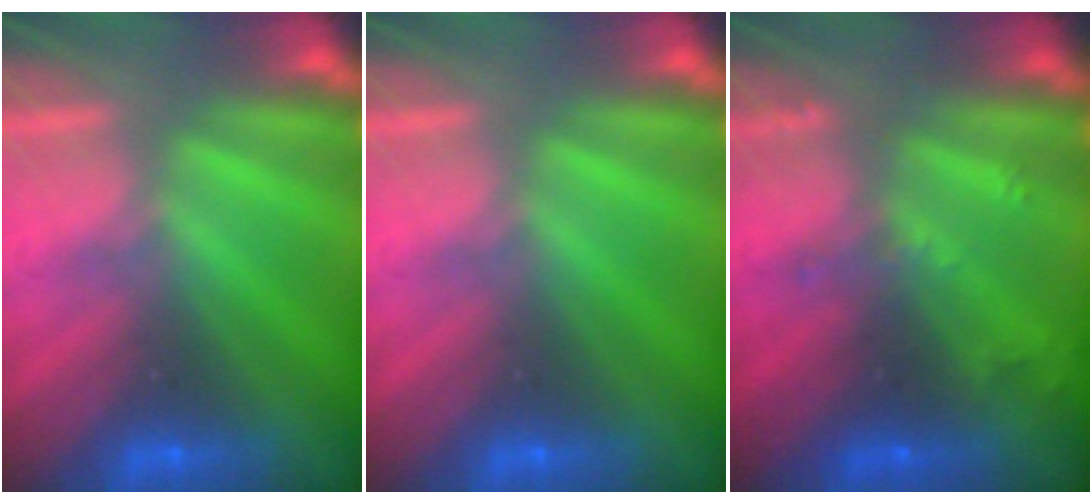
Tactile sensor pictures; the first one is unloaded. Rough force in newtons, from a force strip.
{"total": 0.0}
{"total": 2.4}